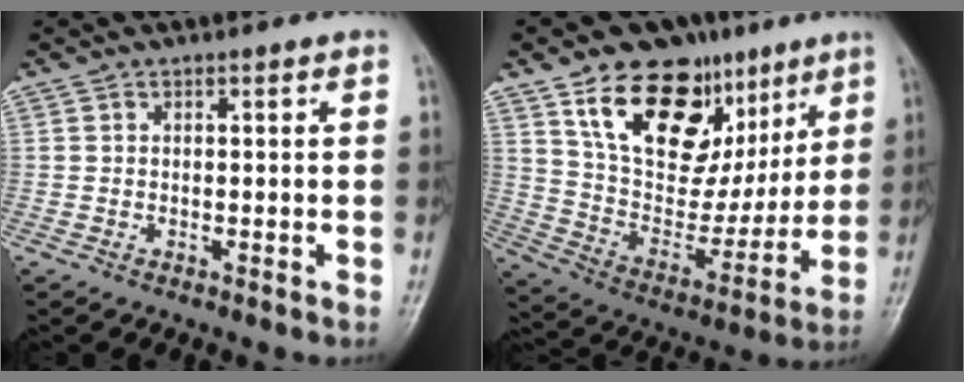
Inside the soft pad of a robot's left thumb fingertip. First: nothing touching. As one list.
[{"total": 23.4, "force": [12.0, 14.4, 14.0], "torque": [-0.166, -0.032, 0.208]}]